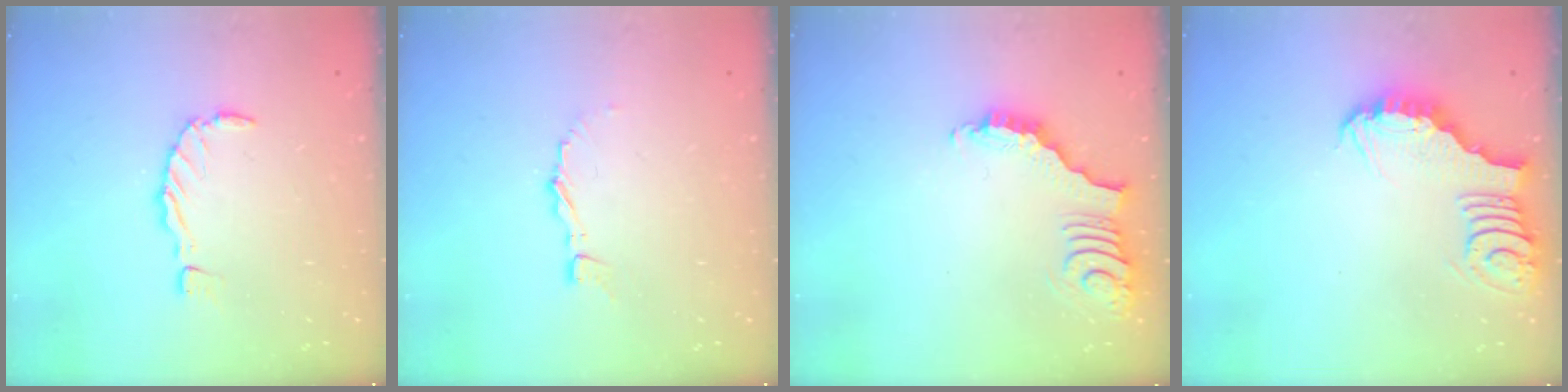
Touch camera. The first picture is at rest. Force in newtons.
{"total": 3.2, "press": 3.2, "slide": 0.4}
{"total": 3.9, "press": 3.9, "slide": 0.7}
{"total": 3.6, "press": 3.6, "slide": 0.4}